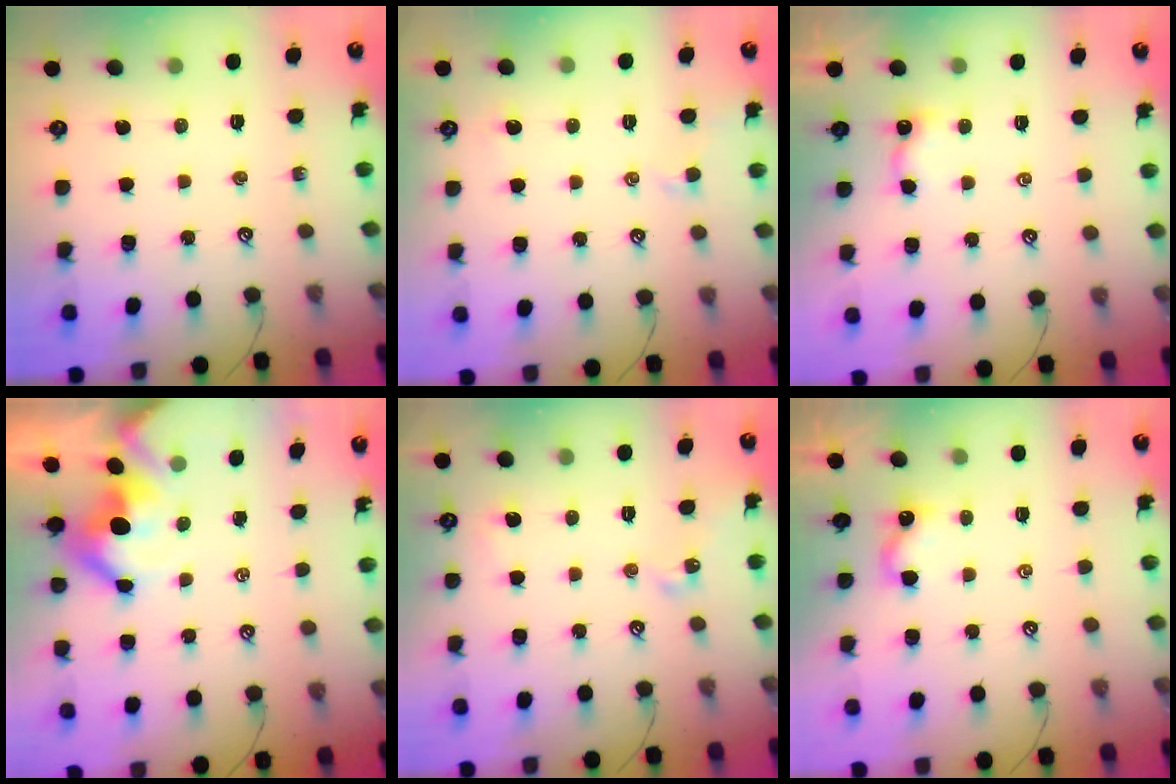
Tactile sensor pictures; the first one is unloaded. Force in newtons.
{"total": 0.7, "press": 0.4, "slide": 0.5}
{"total": 1.3, "press": 1.3, "slide": 0.3}
{"total": 5.5, "press": 5.4, "slide": 1.2}
{"total": 2.7, "press": 2.6, "slide": 0.5}
{"total": 0.8, "press": 0.7, "slide": 0.3}